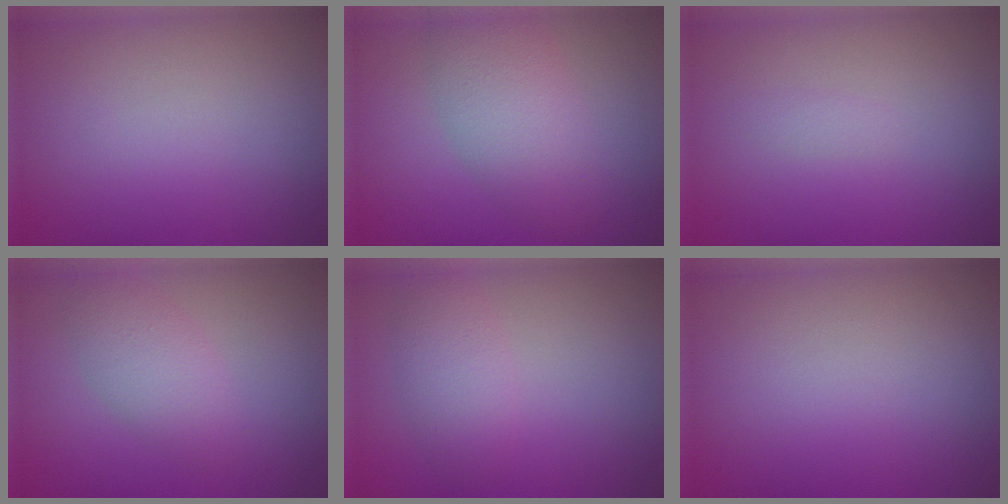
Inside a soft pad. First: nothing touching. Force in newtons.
{"total": 4.8, "press": 4.7, "slide": 0.2}
{"total": 0.5, "press": 0.5, "slide": 0.0}
{"total": 3.0, "press": 3.0, "slide": 0.0}
{"total": 2.7, "press": 2.7, "slide": 0.1}
{"total": 0.0}